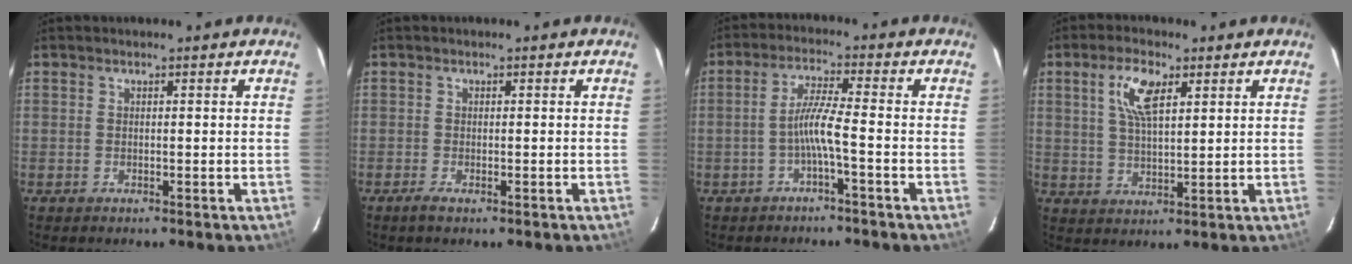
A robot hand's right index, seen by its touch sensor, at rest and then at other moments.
{"total": 1.8, "force": [-1.1, 0.5, 1.3], "torque": [-0.029, -0.005, -0.020]}
{"total": 4.7, "force": [-2.0, -0.6, 4.2], "torque": [-0.094, 0.008, -0.038]}
{"total": 7.0, "force": [3.1, 2.8, 5.6], "torque": [-0.108, 0.010, 0.060]}